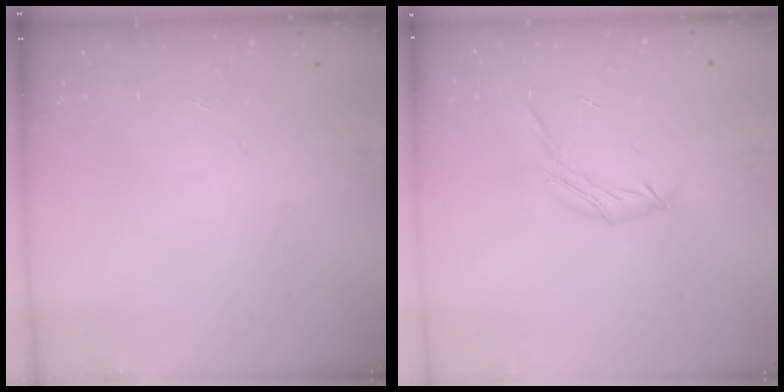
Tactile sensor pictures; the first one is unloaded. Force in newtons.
{"total": 6.1, "press": 5.9, "slide": 1.4}